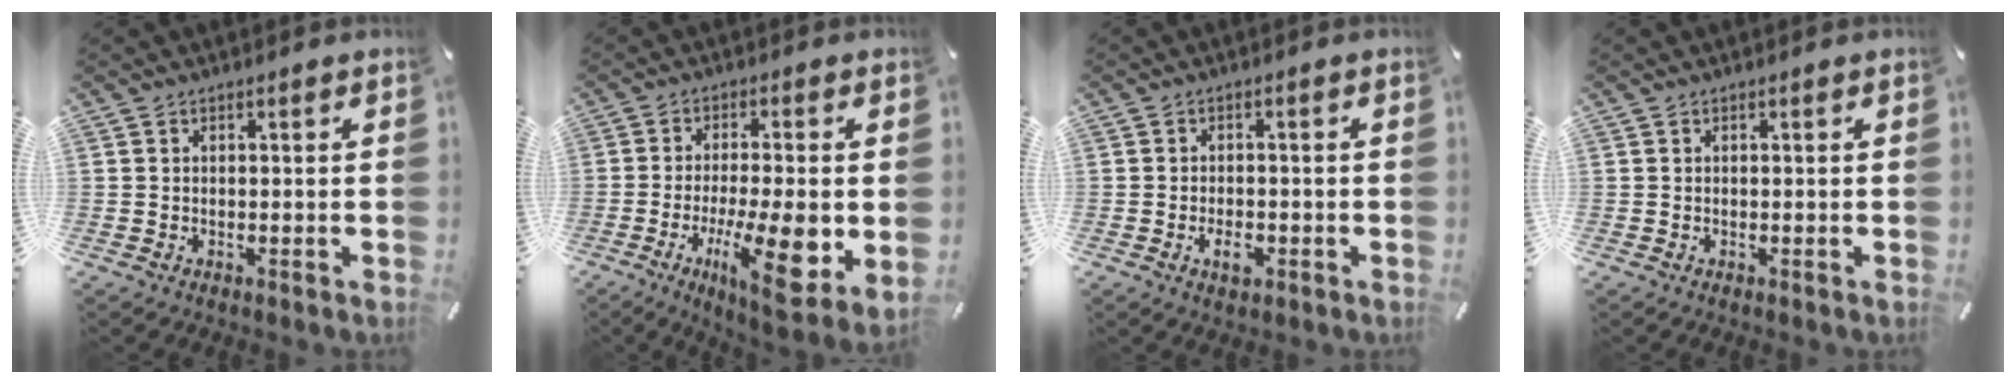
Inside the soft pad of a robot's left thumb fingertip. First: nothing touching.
{"total": 15.6, "force": [-3.7, 3.8, 14.7], "torque": [-0.238, -0.012, -0.049]}
{"total": 3.8, "force": [-1.6, 2.3, 2.6], "torque": [-0.050, 0.005, -0.028]}
{"total": 0.0}